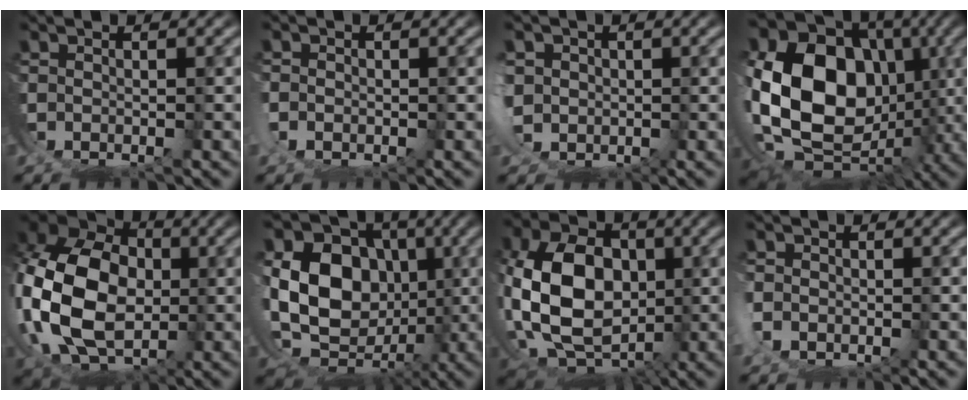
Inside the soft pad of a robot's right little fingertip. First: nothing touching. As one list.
[{"total": 1.8, "force": [-1.0, 1.3, 0.6], "torque": [-0.026, -0.013, -0.016]}, {"total": 5.1, "force": [-0.6, 4.5, 2.3], "torque": [-0.080, -0.027, -0.001]}, {"total": 21.2, "force": [-1.7, 16.1, 13.6], "torque": [-0.301, -0.079, 0.002]}, {"total": 15.0, "force": [-0.4, 11.2, 10.0], "torque": [-0.254, -0.061, 0.019]}, {"total": 16.9, "force": [-1.5, 13.3, 10.2], "torque": [-0.204, -0.067, -0.004]}, {"total": 12.8, "force": [-1.6, 9.6, 8.3], "torque": [-0.194, -0.058, -0.007]}, {"total": 2.0, "force": [-0.9, 1.6, 0.9], "torque": [-0.033, -0.009, -0.016]}]